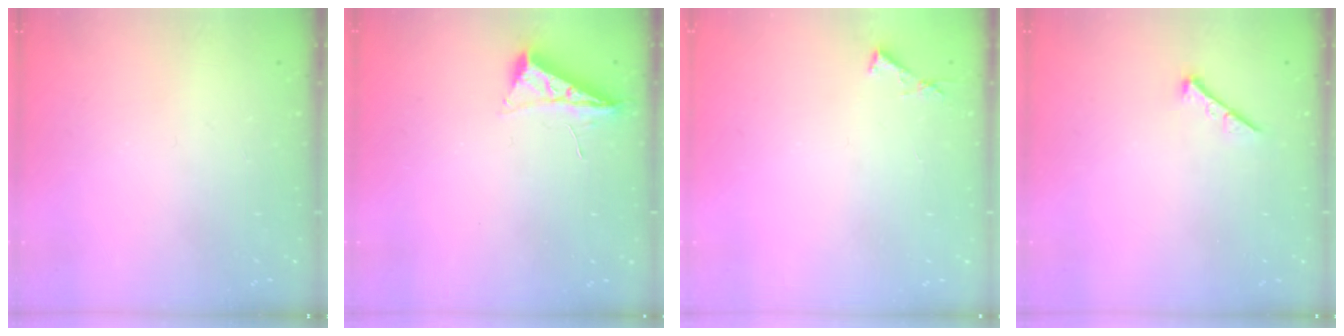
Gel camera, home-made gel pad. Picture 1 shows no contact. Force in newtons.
{"total": 7.0, "press": 6.9, "slide": 0.8}
{"total": 3.6, "press": 3.6, "slide": 0.3}
{"total": 0.0}